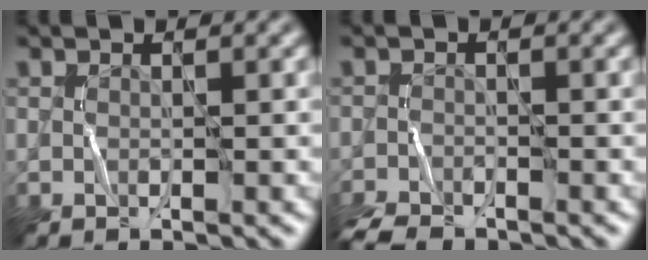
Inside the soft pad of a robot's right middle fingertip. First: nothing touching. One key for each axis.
{"total": 3.5, "fx": -3.2, "fy": 0.8, "fz": 1.2, "tx": -0.031, "ty": -0.016, "tz": -0.067}